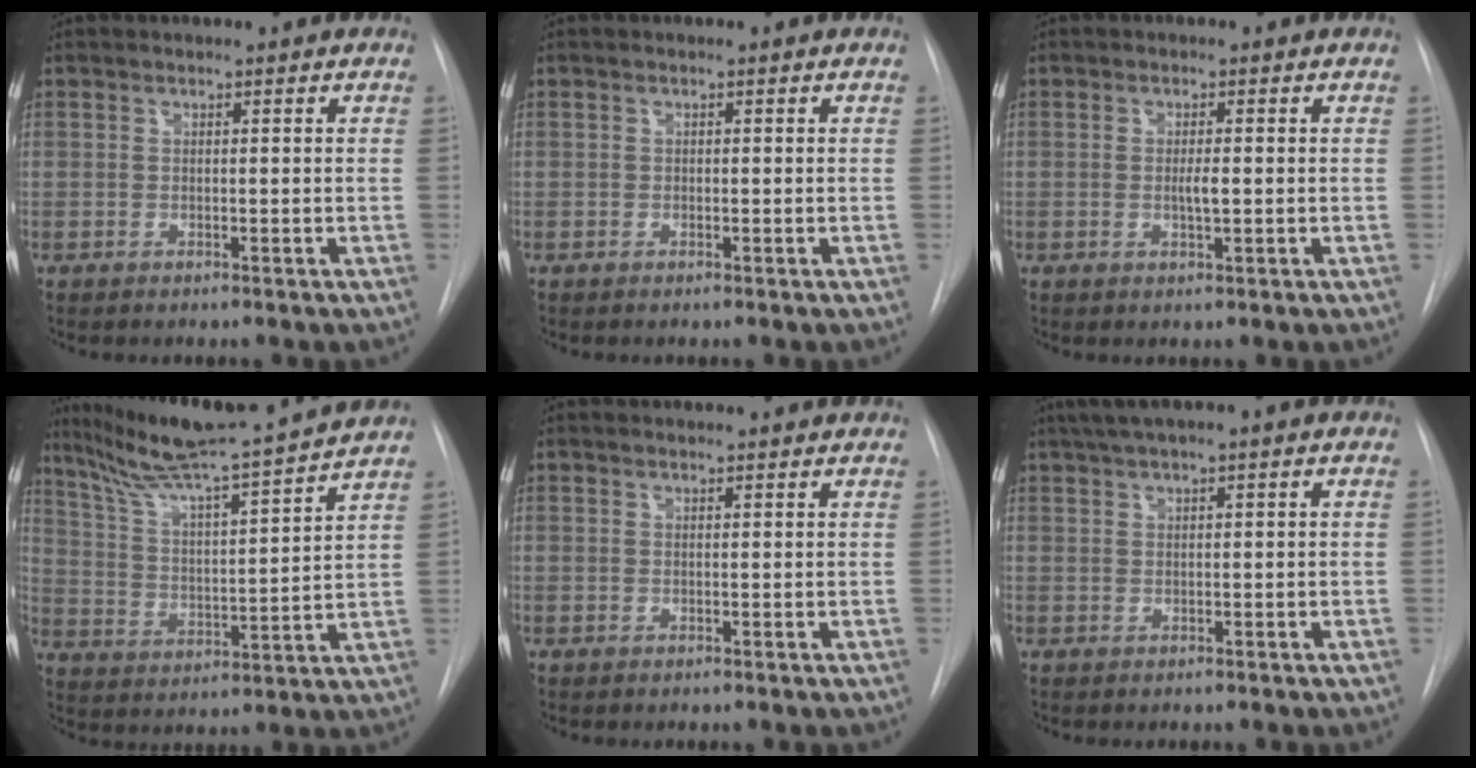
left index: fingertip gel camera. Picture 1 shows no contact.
{"total": 0.0}
{"total": 2.0, "force": [-0.2, 0.4, 2.0], "torque": [-0.038, -0.001, -0.003]}
{"total": 18.8, "force": [16.8, -0.9, 8.3], "torque": [-0.144, -0.009, 0.263]}
{"total": 3.8, "force": [3.7, 0.4, 0.9], "torque": [-0.015, 0.018, 0.040]}
{"total": 4.7, "force": [3.2, 0.0, 3.4], "torque": [-0.065, 0.029, 0.058]}